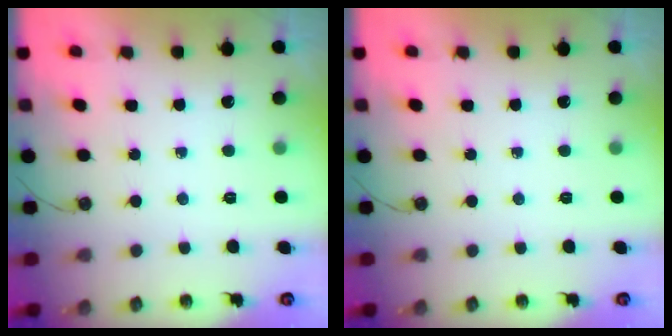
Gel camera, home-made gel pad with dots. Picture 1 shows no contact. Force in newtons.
{"total": 0.0}